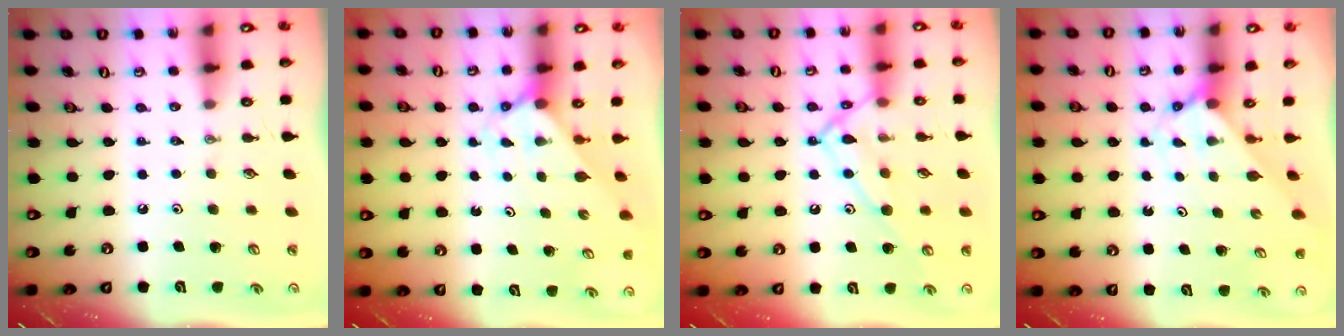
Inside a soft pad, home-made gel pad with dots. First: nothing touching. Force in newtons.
{"total": 1.9, "press": 1.9, "slide": 0.2}
{"total": 12.5, "press": 12.4, "slide": 1.0}
{"total": 2.6, "press": 2.6, "slide": 0.2}